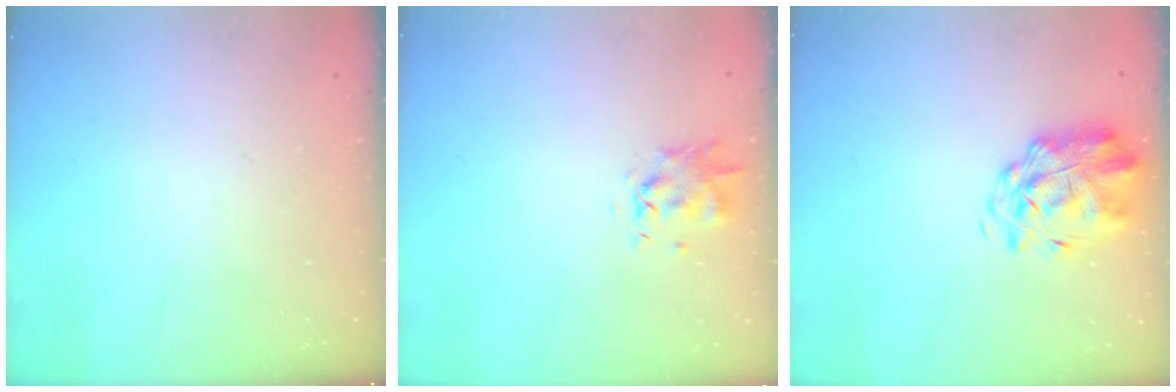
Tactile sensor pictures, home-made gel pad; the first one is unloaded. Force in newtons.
{"total": 1.0, "press": 0.9, "slide": 0.3}
{"total": 2.7, "press": 2.3, "slide": 1.5}